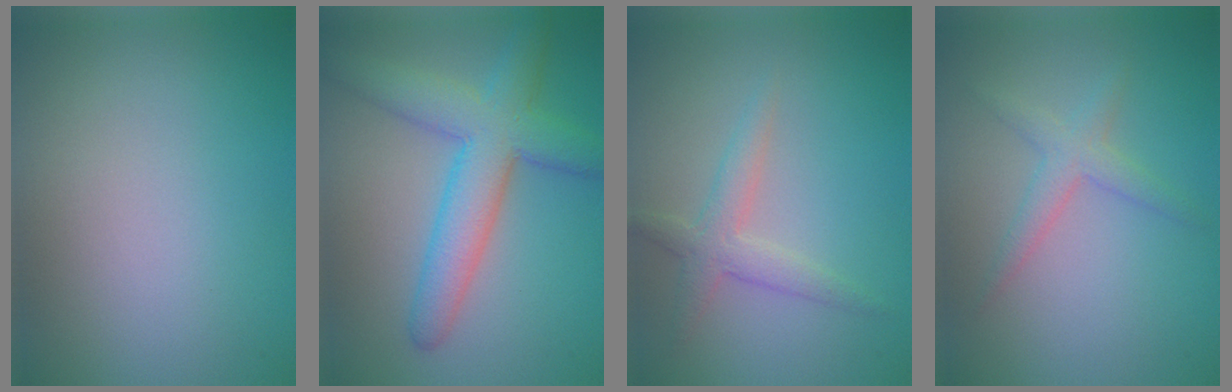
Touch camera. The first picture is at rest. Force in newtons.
{"total": 6.5, "press": 6.5, "slide": 0.3}
{"total": 2.4, "press": 2.4, "slide": 0.1}
{"total": 2.1, "press": 2.1, "slide": 0.1}